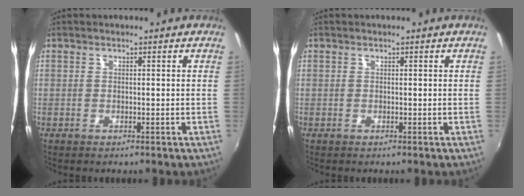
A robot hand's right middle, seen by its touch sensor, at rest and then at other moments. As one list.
[{"total": 0.0}]